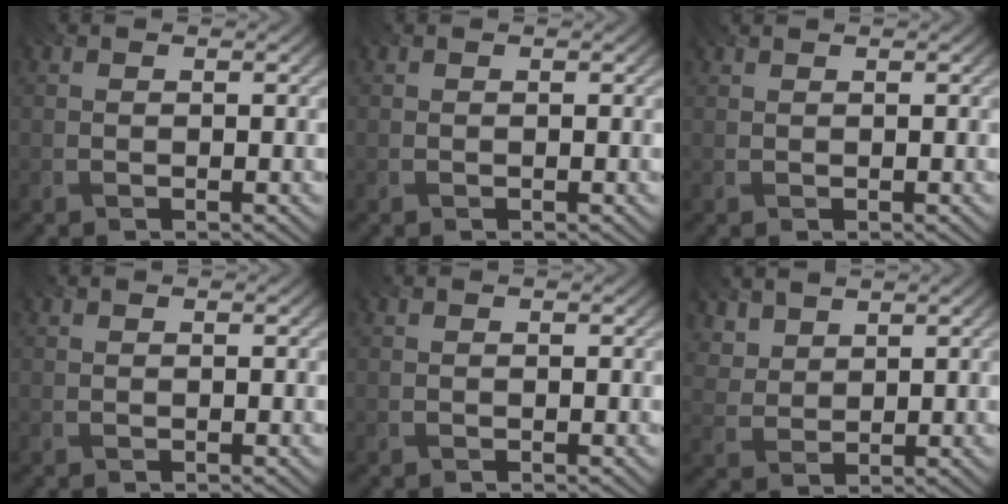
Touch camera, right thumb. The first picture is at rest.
{"total": 0.0}
{"total": 0.9, "force": [0.8, 0.1, 0.4], "torque": [-0.009, 0.001, 0.013]}
{"total": 0.0}
{"total": 0.0}
{"total": 3.4, "force": [2.6, 2.0, 1.0], "torque": [-0.037, -0.008, 0.062]}